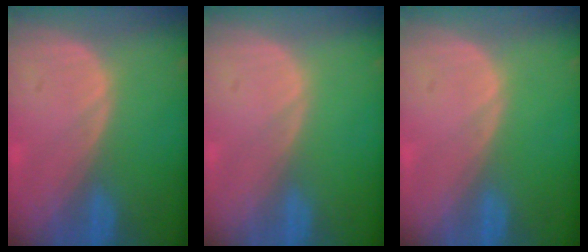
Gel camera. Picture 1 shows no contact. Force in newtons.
{"total": 0.0}
{"total": 0.0}